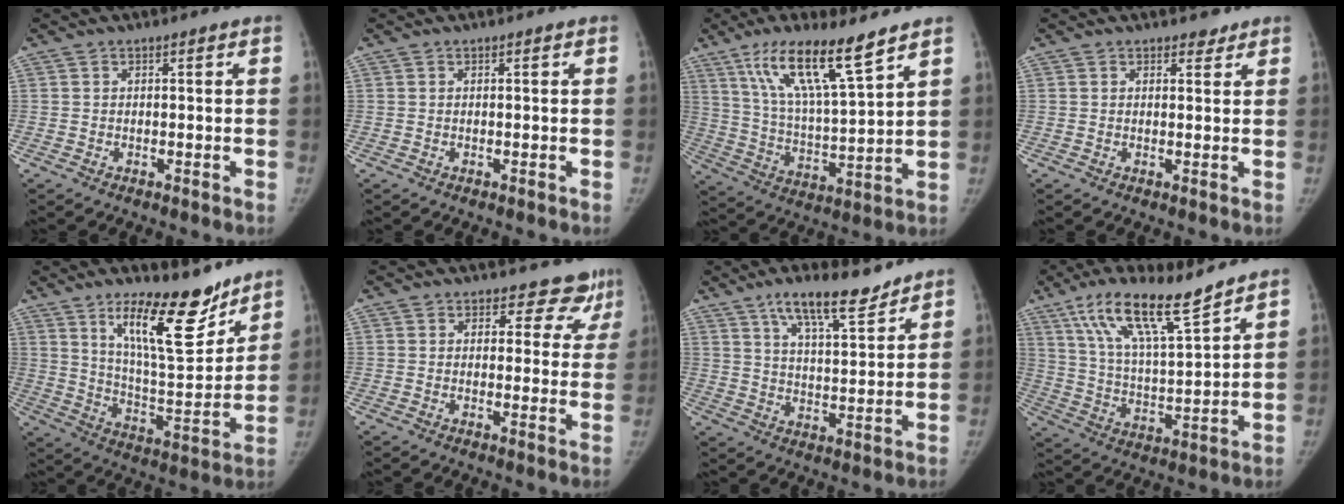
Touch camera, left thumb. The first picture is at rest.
{"total": 0.0}
{"total": 16.0, "force": [10.2, 2.6, 12.1], "torque": [-0.210, -0.051, 0.197]}
{"total": 1.8, "force": [1.4, 1.1, 0.4], "torque": [0.008, -0.009, 0.015]}
{"total": 17.5, "force": [11.9, 5.5, 11.6], "torque": [-0.141, -0.092, 0.203]}
{"total": 7.2, "force": [5.8, 4.1, 1.1], "torque": [0.035, -0.028, 0.050]}
{"total": 12.7, "force": [8.8, 3.9, 8.3], "torque": [-0.122, -0.044, 0.154]}
{"total": 15.8, "force": [10.9, 3.2, 11.0], "torque": [-0.185, -0.053, 0.208]}